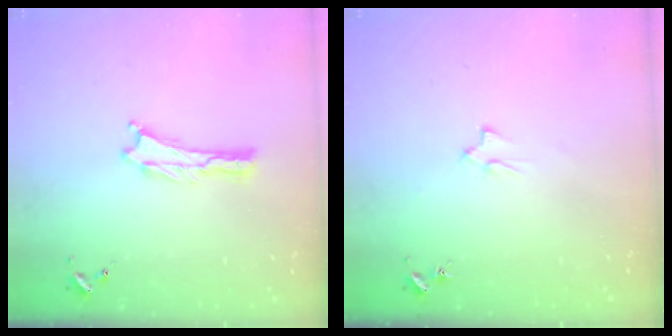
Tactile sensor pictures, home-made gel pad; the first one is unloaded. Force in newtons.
{"total": 2.3, "press": 2.3, "slide": 0.2}